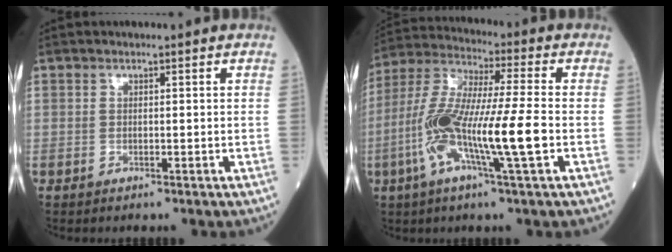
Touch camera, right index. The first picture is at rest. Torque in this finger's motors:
{"motor_torque": [1.22, -0.92, 1.05, 0.21]}